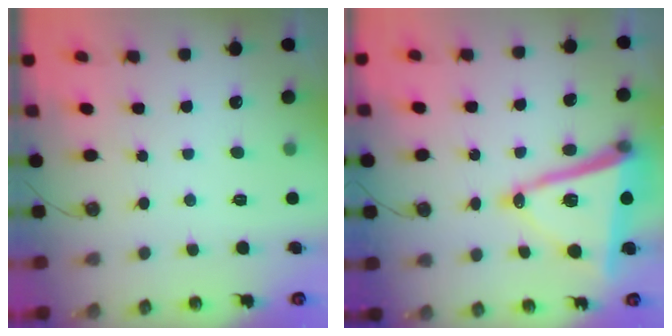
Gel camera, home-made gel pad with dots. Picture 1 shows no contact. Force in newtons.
{"total": 16.2, "press": 15.7, "slide": 4.0}